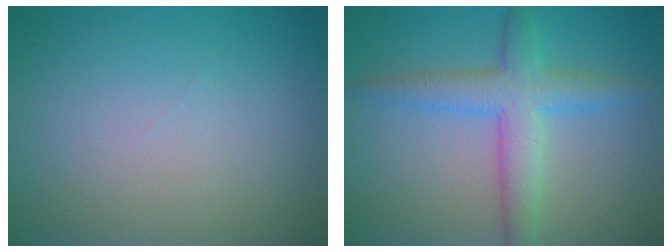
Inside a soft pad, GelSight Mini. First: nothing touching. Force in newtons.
{"total": 4.7, "press": 4.7, "slide": 0.1}